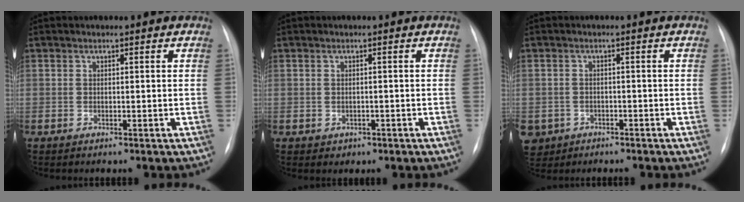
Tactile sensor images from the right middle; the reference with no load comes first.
{"total": 1.3, "force": [-0.5, 1.1, 0.3], "torque": [-0.005, 0.003, -0.001]}
{"total": 6.1, "force": [-3.4, 4.9, 1.2], "torque": [-0.032, 0.003, -0.052]}